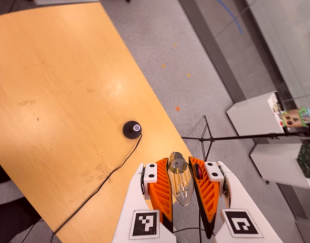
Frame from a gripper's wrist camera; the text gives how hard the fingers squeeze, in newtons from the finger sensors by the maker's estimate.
{"total": 23.8, "left": 24.9, "right": 22.8}